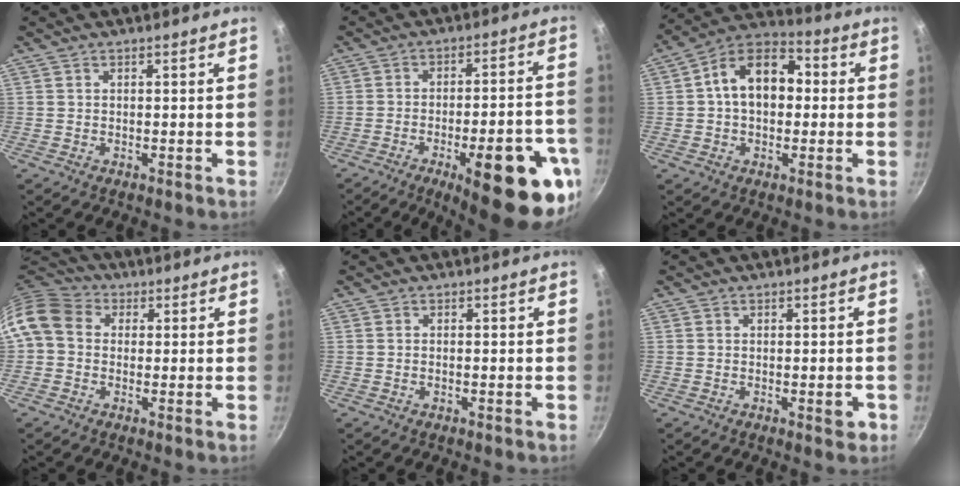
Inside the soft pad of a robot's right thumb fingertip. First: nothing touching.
{"total": 22.2, "force": [-9.6, 6.9, 18.7], "torque": [-0.203, 0.027, -0.123]}
{"total": 13.5, "force": [1.1, 9.3, 9.7], "torque": [-0.115, 0.037, -0.002]}
{"total": 10.2, "force": [1.0, 8.4, 5.7], "torque": [-0.094, 0.025, -0.001]}
{"total": 0.5, "force": [-0.2, 0.1, 0.5], "torque": [-0.011, 0.003, -0.006]}
{"total": 2.4, "force": [-0.7, 1.0, 2.0], "torque": [-0.020, 0.004, -0.010]}